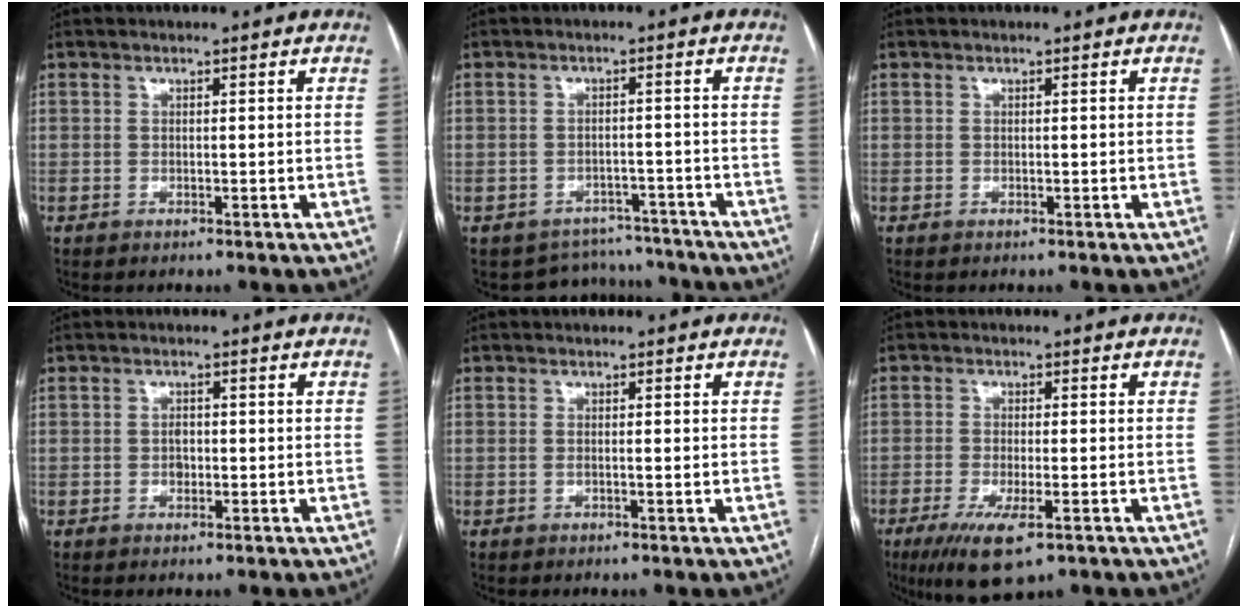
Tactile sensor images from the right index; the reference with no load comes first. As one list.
[{"total": 7.0, "force": [-6.3, 2.9, -1.0], "torque": [0.023, 0.027, -0.079]}, {"total": 0.0}, {"total": 1.4, "force": [-0.2, 1.0, 1.0], "torque": [-0.014, 0.003, -0.003]}, {"total": 0.9, "force": [-0.1, 0.0, 0.9], "torque": [-0.020, -0.001, 0.001]}, {"total": 7.9, "force": [-4.3, 2.0, 6.3], "torque": [-0.112, -0.019, -0.068]}]